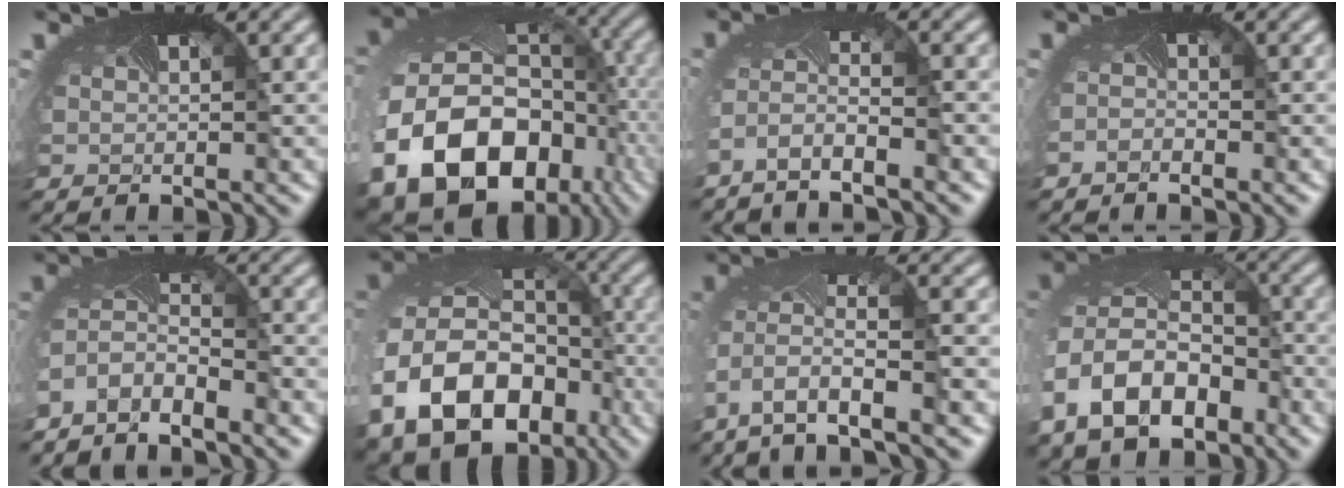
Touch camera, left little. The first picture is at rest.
{"total": 19.6, "force": [-7.1, 14.8, 10.7], "torque": [-0.247, -0.067, -0.087]}
{"total": 2.9, "force": [-2.5, 0.1, 1.4], "torque": [-0.054, -0.015, -0.052]}
{"total": 1.1, "force": [-1.0, -0.2, -0.4], "torque": [-0.016, -0.014, -0.017]}
{"total": 3.8, "force": [-3.5, 0.9, 1.2], "torque": [-0.046, -0.019, -0.070]}
{"total": 15.9, "force": [-5.6, 12.2, 8.5], "torque": [-0.206, -0.043, -0.072]}
{"total": 6.9, "force": [-3.6, 2.6, 5.3], "torque": [-0.146, -0.030, -0.059]}
{"total": 11.6, "force": [-4.5, 8.5, 6.4], "torque": [-0.171, -0.037, -0.067]}